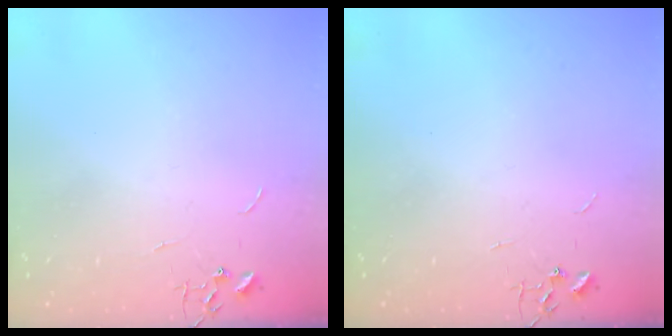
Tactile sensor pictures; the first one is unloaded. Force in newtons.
{"total": 0.0}